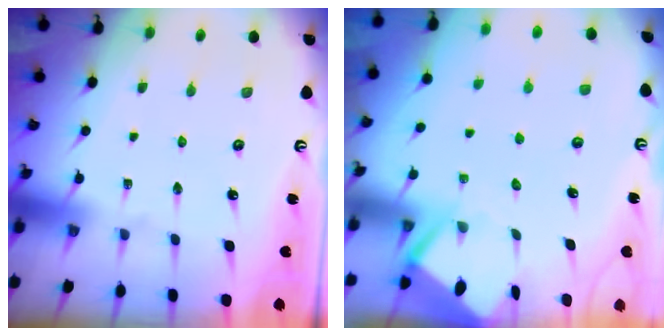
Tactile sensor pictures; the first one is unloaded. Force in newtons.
{"total": 3.4, "press": 3.4, "slide": 0.3}